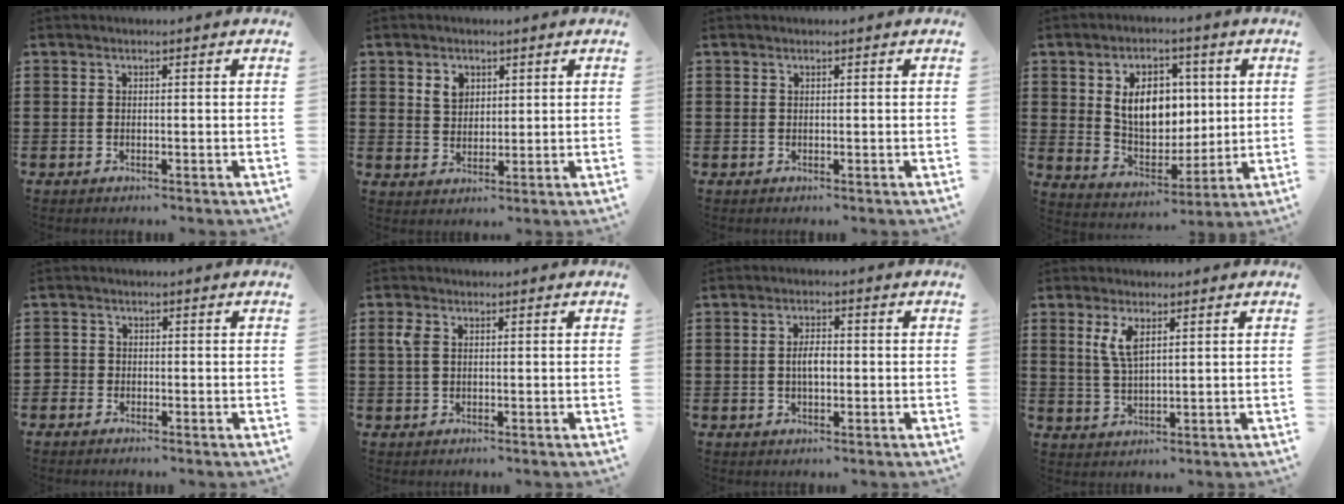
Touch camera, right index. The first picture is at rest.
{"total": 3.3, "force": [1.7, 2.5, 1.4], "torque": [-0.036, 0.011, 0.029]}
{"total": 0.0}
{"total": 9.6, "force": [2.0, 6.8, 6.6], "torque": [-0.118, 0.009, 0.033]}
{"total": 1.3, "force": [-0.8, 1.0, 0.1], "torque": [-0.005, 0.003, -0.019]}
{"total": 2.5, "force": [0.6, 1.6, 1.8], "torque": [-0.048, 0.006, 0.007]}
{"total": 3.2, "force": [-0.3, 1.3, 2.9], "torque": [-0.055, 0.002, -0.008]}
{"total": 4.3, "force": [1.9, 1.5, 3.6], "torque": [-0.077, 0.005, 0.031]}